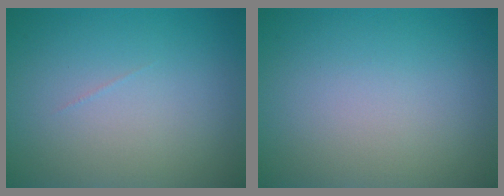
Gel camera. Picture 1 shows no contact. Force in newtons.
{"total": 0.0}